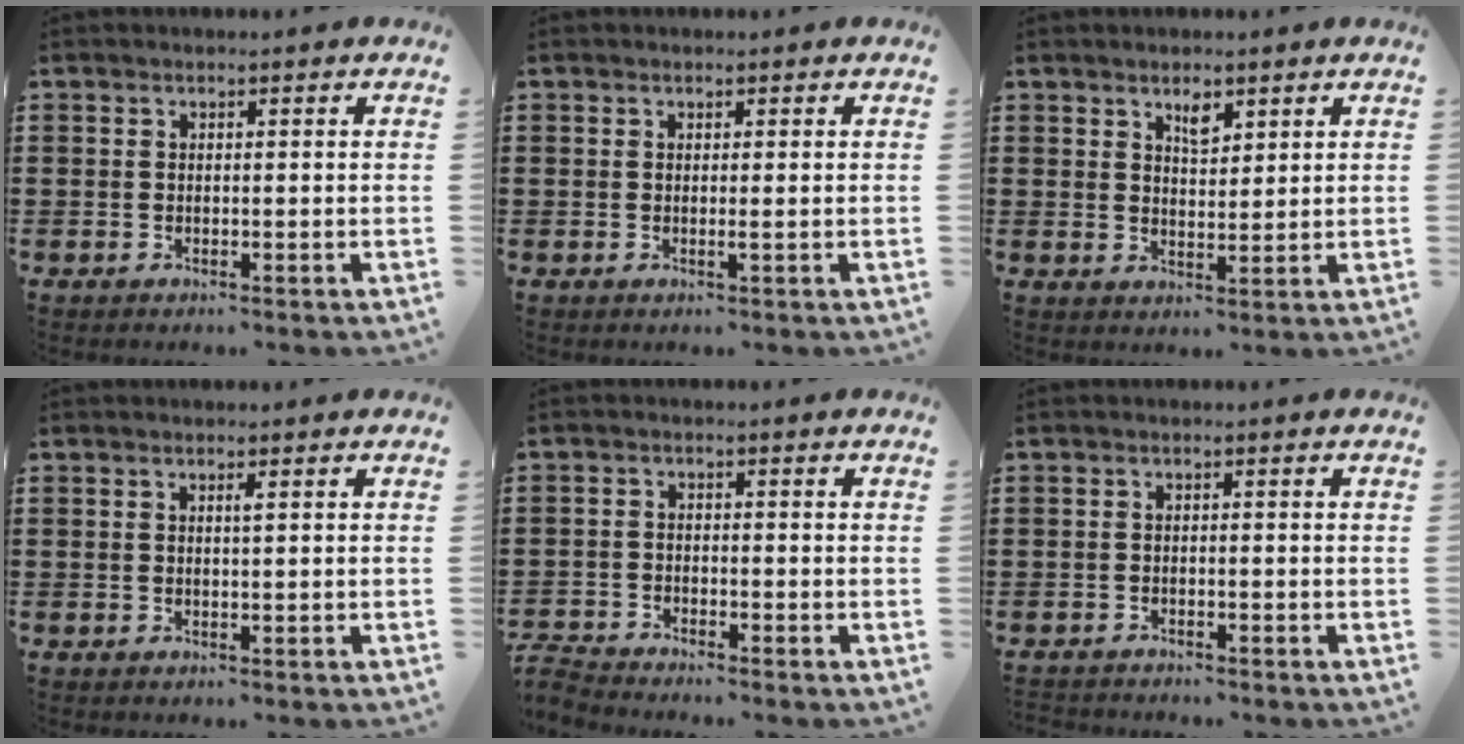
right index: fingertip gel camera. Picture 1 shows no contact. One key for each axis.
{"total": 0.8, "fx": 0.0, "fy": -0.1, "fz": 0.8, "tx": -0.014, "ty": -0.005, "tz": 0.000}
{"total": 2.9, "fx": 2.0, "fy": 1.2, "fz": 1.7, "tx": -0.022, "ty": -0.004, "tz": 0.033}
{"total": 0.7, "fx": 0.3, "fy": -0.1, "fz": 0.7, "tx": -0.012, "ty": -0.002, "tz": 0.006}
{"total": 2.7, "fx": -2.7, "fy": 0.0, "fz": 0.0, "tx": -0.013, "ty": -0.003, "tz": -0.059}
{"total": 1.1, "fx": -1.1, "fy": 0.1, "fz": -0.1, "tx": -0.002, "ty": 0.003, "tz": -0.024}